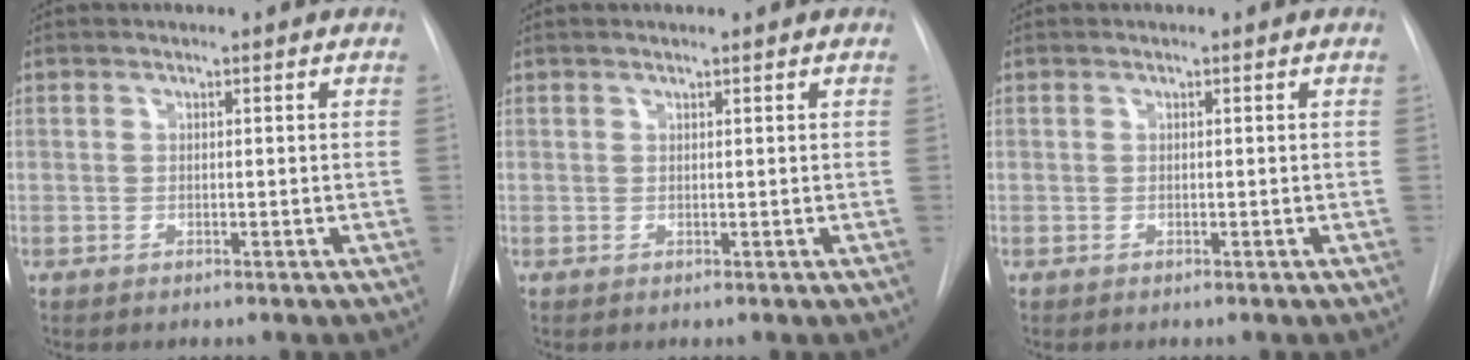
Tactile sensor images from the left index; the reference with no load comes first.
{"total": 0.8, "force": [0.7, 0.0, 0.4], "torque": [-0.010, 0.010, 0.015]}
{"total": 0.0}